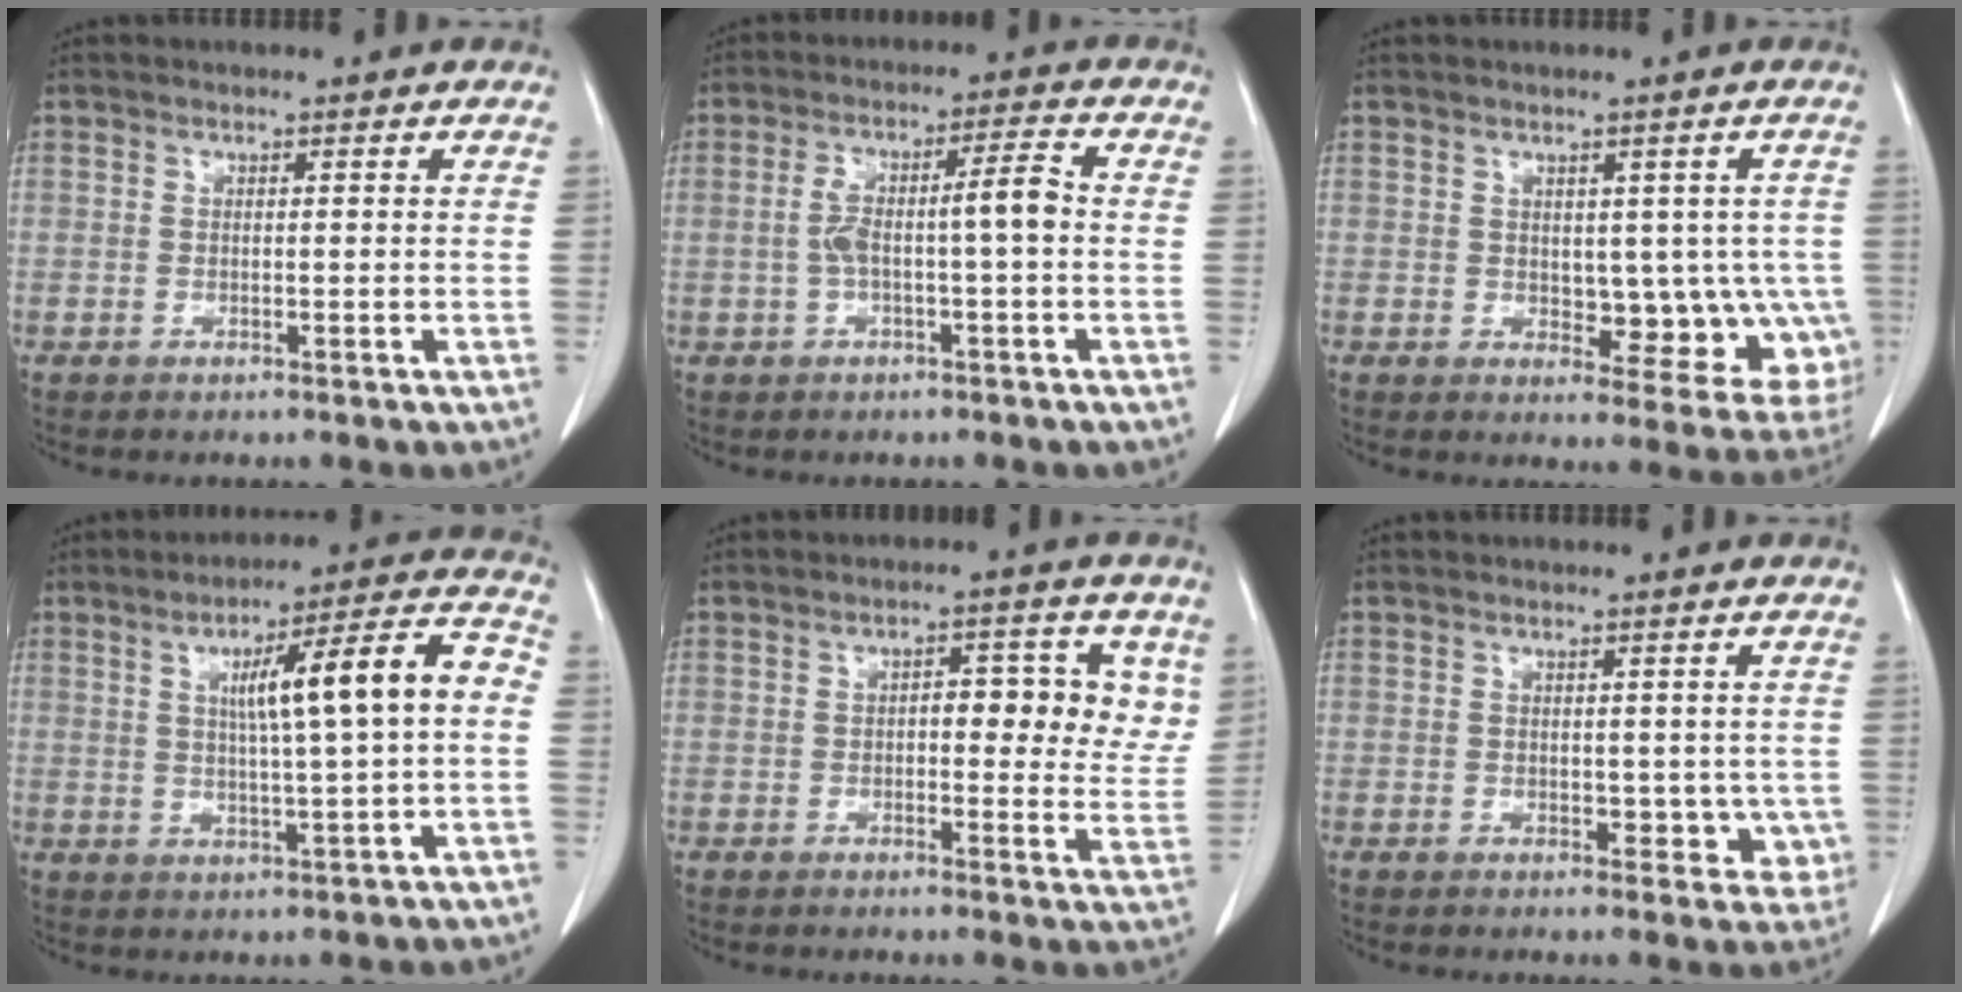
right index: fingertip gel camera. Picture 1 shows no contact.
{"total": 6.6, "force": [-0.6, 0.9, 6.5], "torque": [-0.126, 0.027, -0.009]}
{"total": 9.5, "force": [-0.7, 5.5, 7.7], "torque": [-0.067, 0.008, 0.006]}
{"total": 12.5, "force": [1.4, 0.7, 12.4], "torque": [-0.182, 0.026, 0.020]}
{"total": 8.3, "force": [2.4, 3.7, 7.1], "torque": [-0.077, 0.013, 0.027]}
{"total": 4.4, "force": [0.1, 3.0, 3.3], "torque": [-0.014, -0.002, 0.006]}